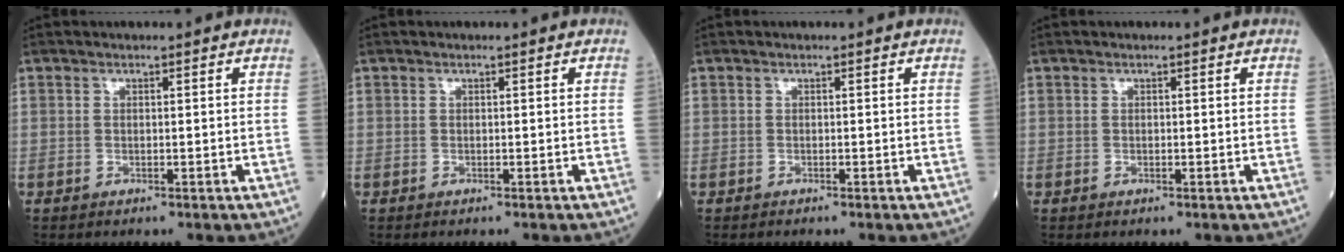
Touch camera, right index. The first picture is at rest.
{"total": 0.8, "force": [-0.7, 0.0, 0.3], "torque": [0.000, 0.001, -0.011]}
{"total": 0.7, "force": [-0.6, 0.0, 0.2], "torque": [0.002, 0.001, -0.011]}
{"total": 0.0}